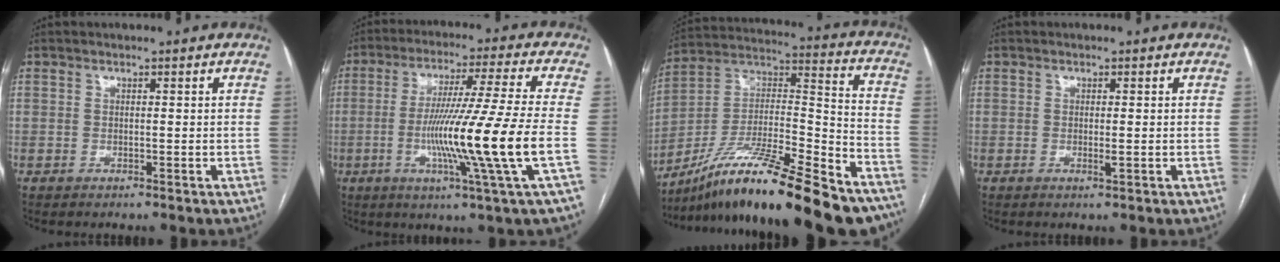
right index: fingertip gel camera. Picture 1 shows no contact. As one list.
[{"total": 16.0, "force": [-3.8, -2.7, 15.3], "torque": [-0.282, -0.022, -0.072]}, {"total": 28.7, "force": [-23.4, 3.2, 16.2], "torque": [-0.218, 0.007, -0.374]}, {"total": 0.8, "force": [-0.2, 0.0, 0.8], "torque": [-0.013, -0.003, -0.001]}]